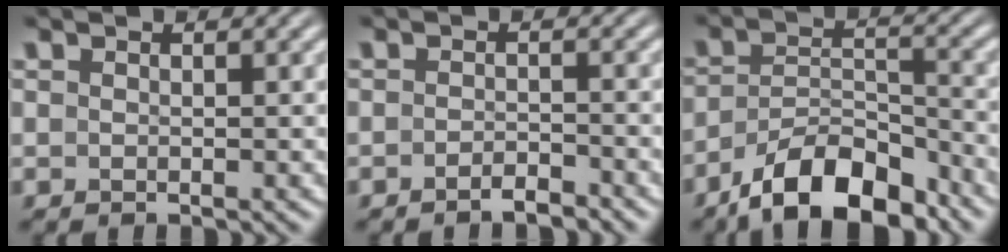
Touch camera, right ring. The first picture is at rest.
{"total": 2.0, "force": [-1.9, -0.1, 0.4], "torque": [-0.004, -0.001, -0.033]}
{"total": 8.3, "force": [-6.1, 3.6, 4.3], "torque": [-0.065, -0.018, -0.090]}